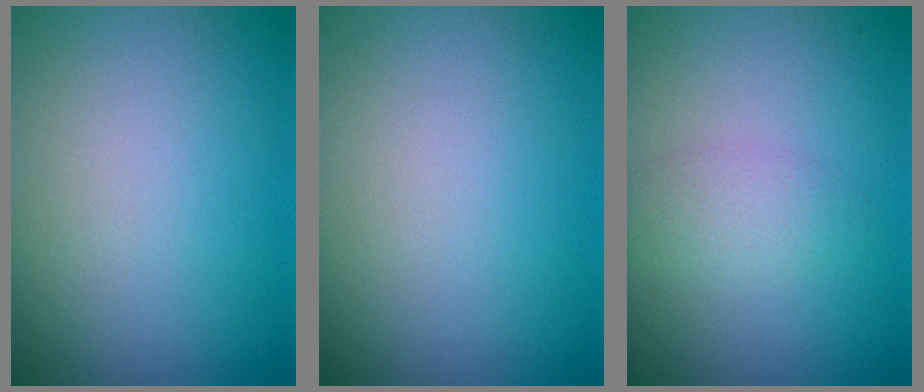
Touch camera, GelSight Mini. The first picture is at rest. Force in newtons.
{"total": 0.0}
{"total": 2.0, "press": 2.0, "slide": 0.2}